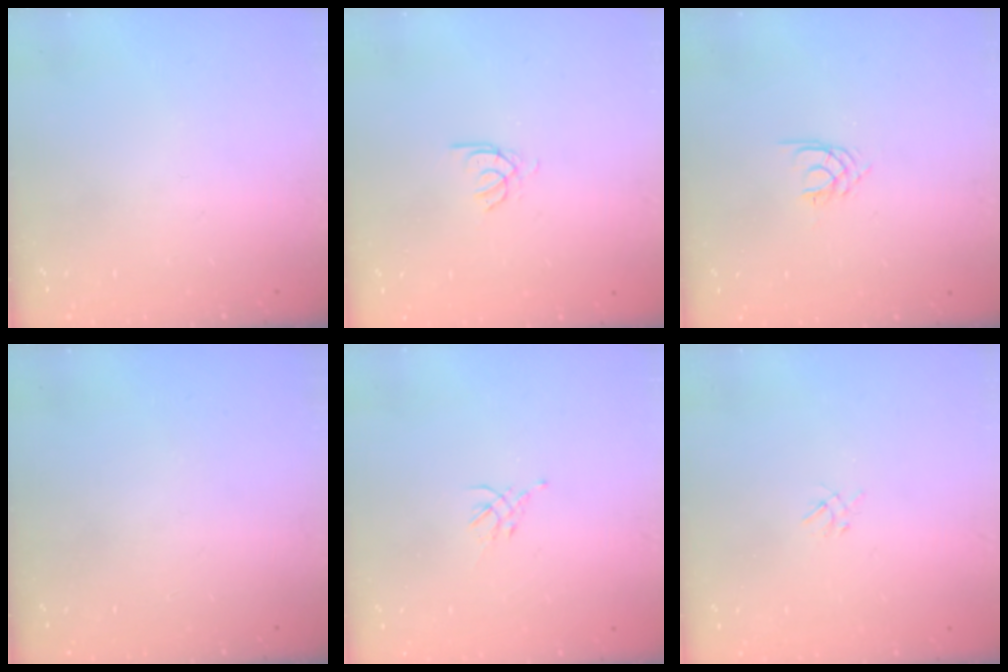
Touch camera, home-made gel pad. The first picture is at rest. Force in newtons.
{"total": 2.4, "press": 2.3, "slide": 0.4}
{"total": 2.1, "press": 2.0, "slide": 0.3}
{"total": 0.0}
{"total": 1.5, "press": 1.4, "slide": 0.6}
{"total": 2.0, "press": 2.0, "slide": 0.4}